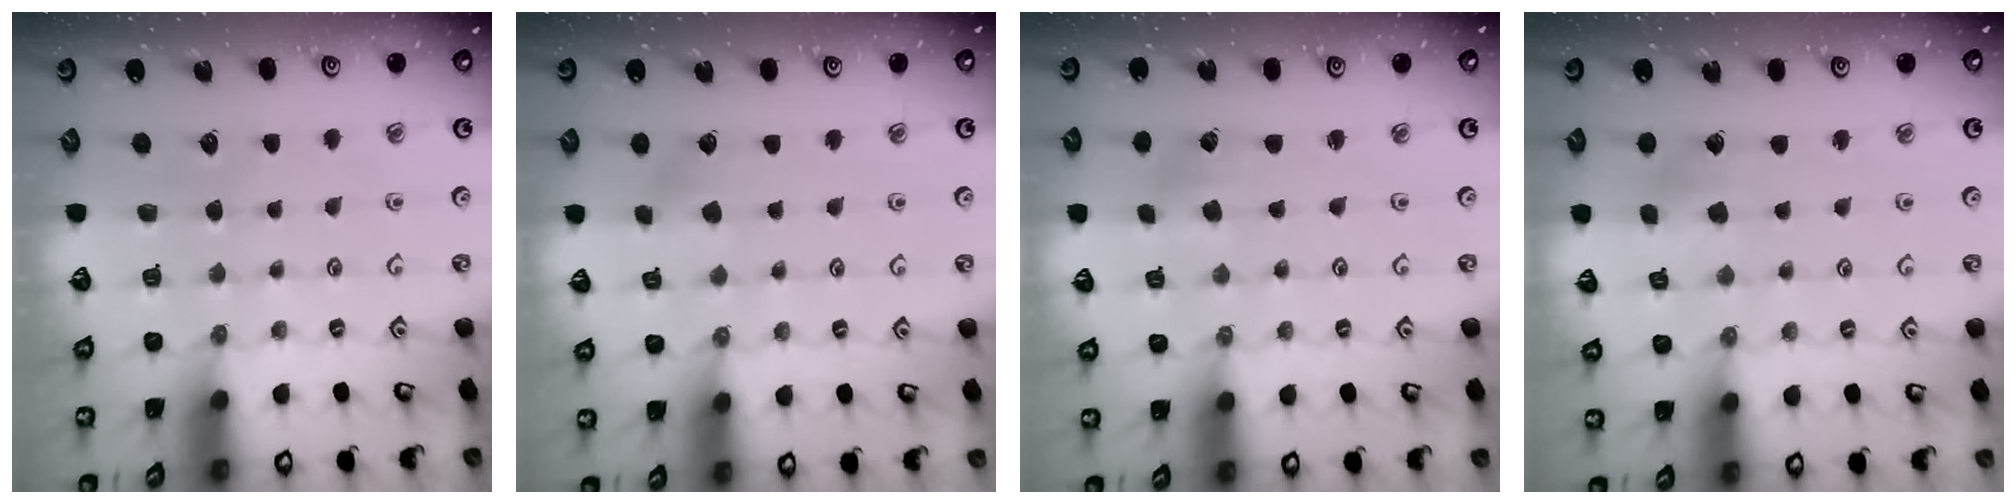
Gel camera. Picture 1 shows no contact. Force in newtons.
{"total": 2.5, "press": 2.4, "slide": 0.6}
{"total": 2.2, "press": 2.2, "slide": 0.2}
{"total": 3.0, "press": 3.0, "slide": 0.4}